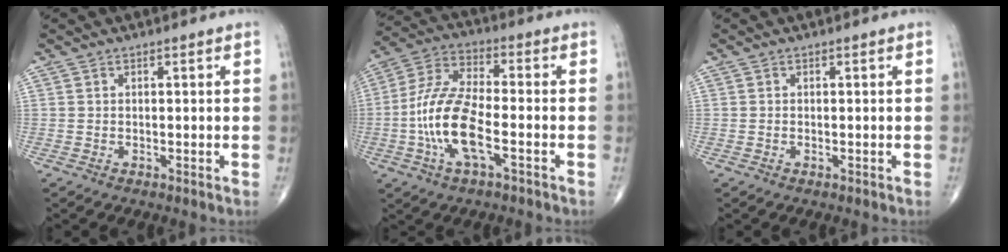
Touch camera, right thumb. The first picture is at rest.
{"total": 13.4, "force": [-3.7, 5.0, 11.9], "torque": [-0.252, 0.029, -0.073]}
{"total": 0.0}